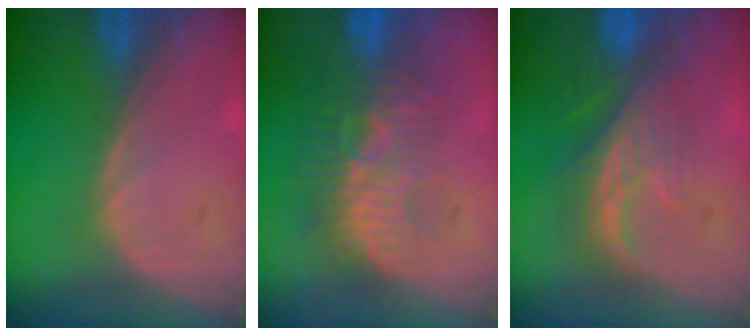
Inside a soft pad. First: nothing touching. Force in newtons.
{"total": 9.4, "press": 8.9, "slide": 2.9}
{"total": 8.0, "press": 7.4, "slide": 3.1}